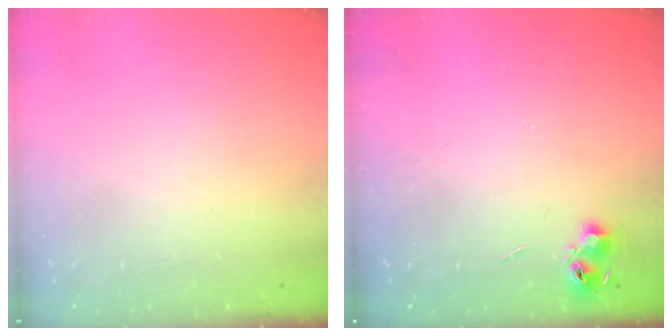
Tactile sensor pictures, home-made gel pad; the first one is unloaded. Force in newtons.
{"total": 5.7, "press": 5.7, "slide": 0.6}